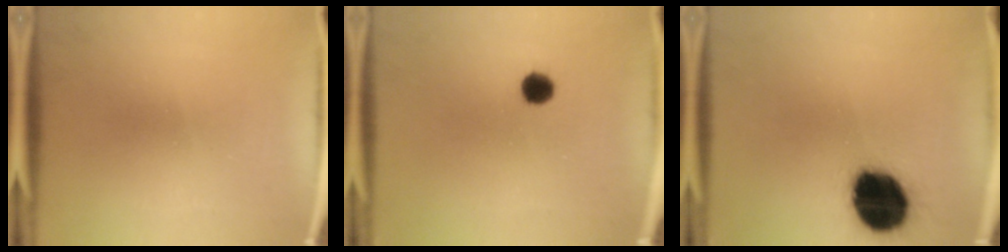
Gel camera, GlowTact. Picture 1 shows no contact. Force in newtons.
{"total": 2.8}
{"total": 19.5}